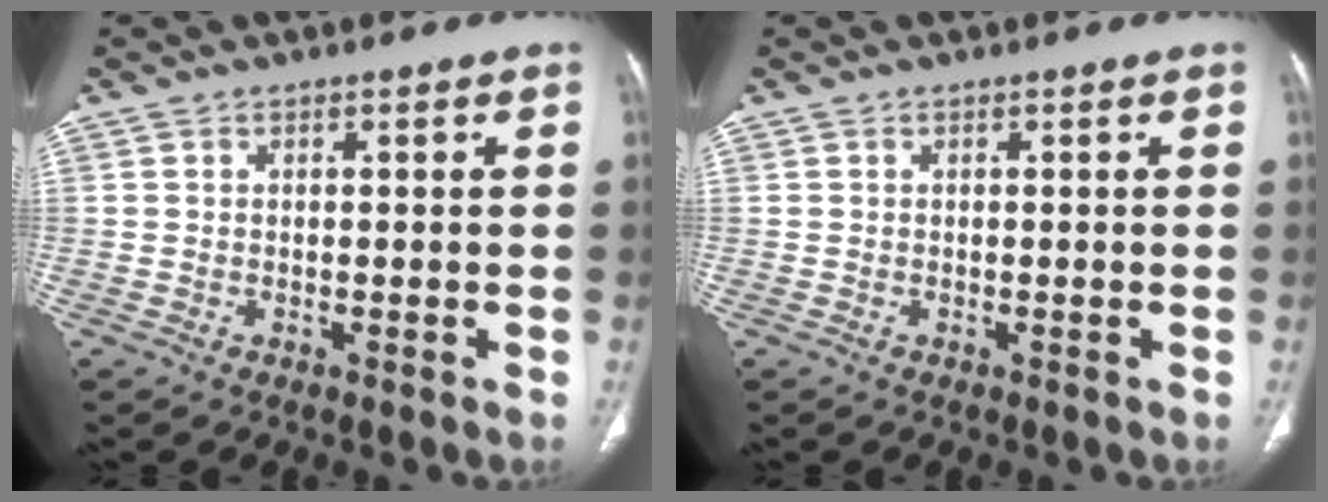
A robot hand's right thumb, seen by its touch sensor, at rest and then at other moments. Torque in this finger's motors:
{"motor_torque": [0.28, 0.21, 0.33, -0.33, 0.04]}